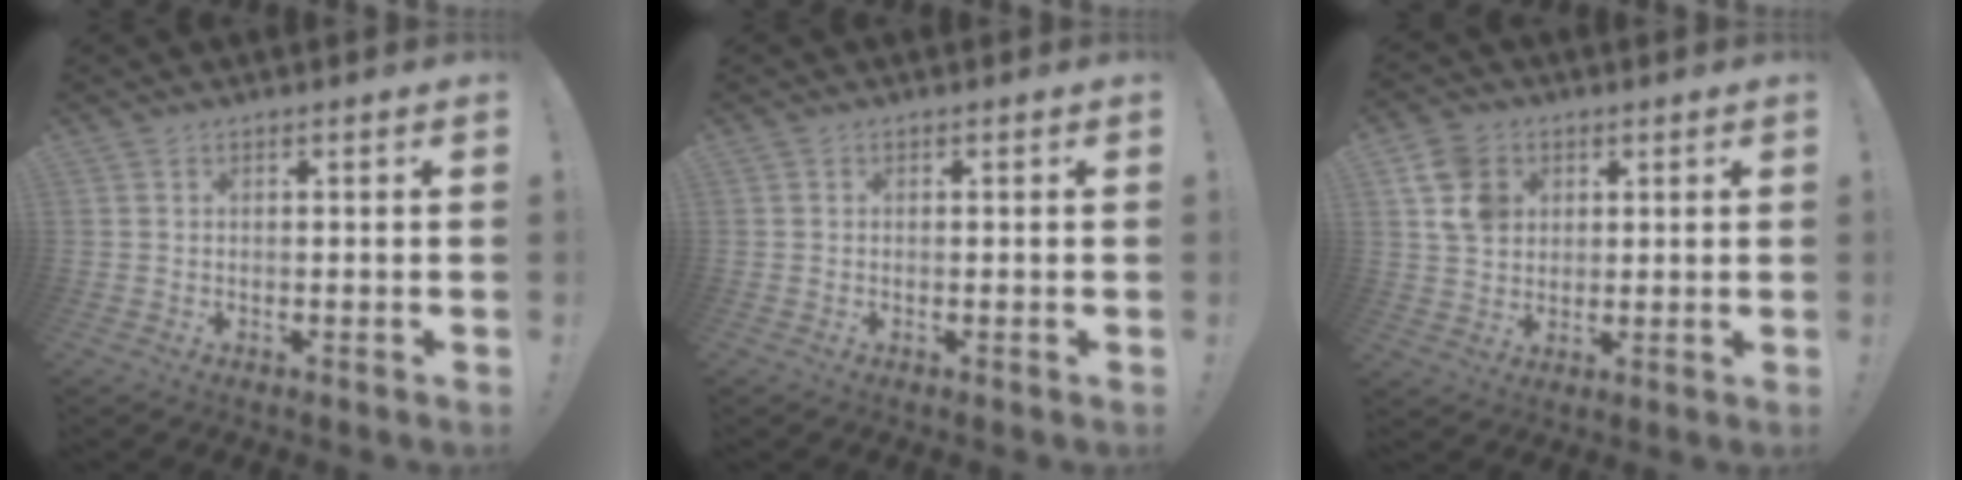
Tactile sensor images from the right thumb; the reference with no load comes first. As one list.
[{"total": 0.0}, {"total": 10.3, "force": [3.7, 8.3, 4.8], "torque": [-0.089, -0.003, 0.078]}]